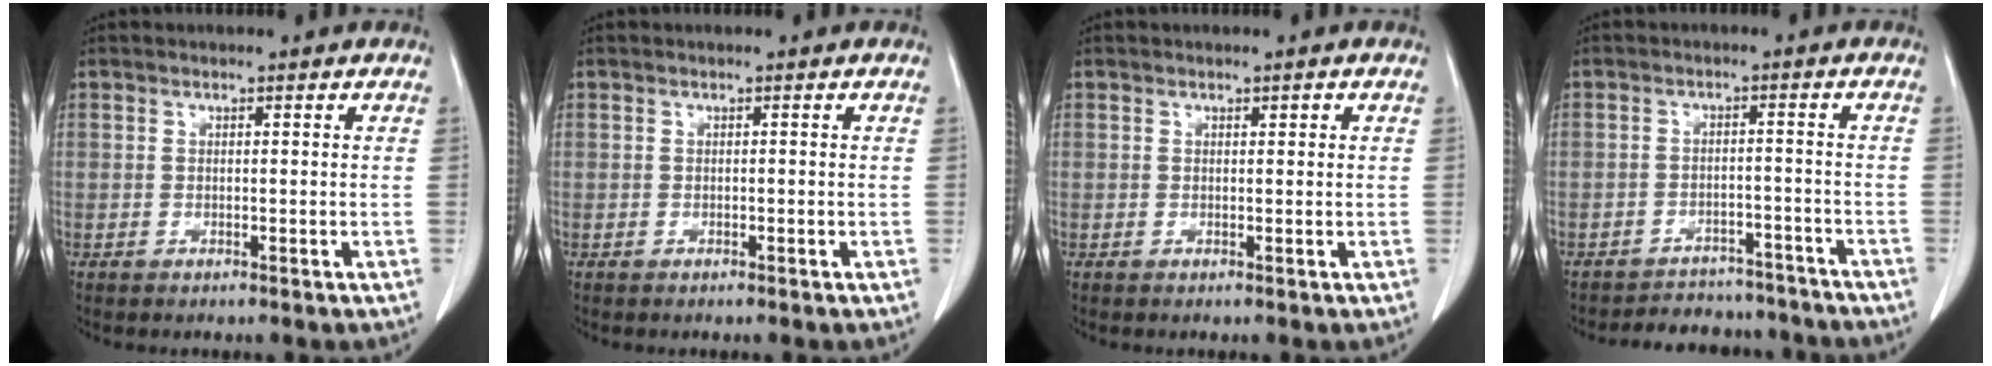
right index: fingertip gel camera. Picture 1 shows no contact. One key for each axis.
{"total": 0.0}
{"total": 0.7, "fx": 0.4, "fy": 0.2, "fz": 0.5, "tx": -0.008, "ty": -0.001, "tz": 0.005}
{"total": 9.7, "fx": -9.1, "fy": 3.4, "fz": 0.6, "tx": 0.002, "ty": 0.016, "tz": -0.109}